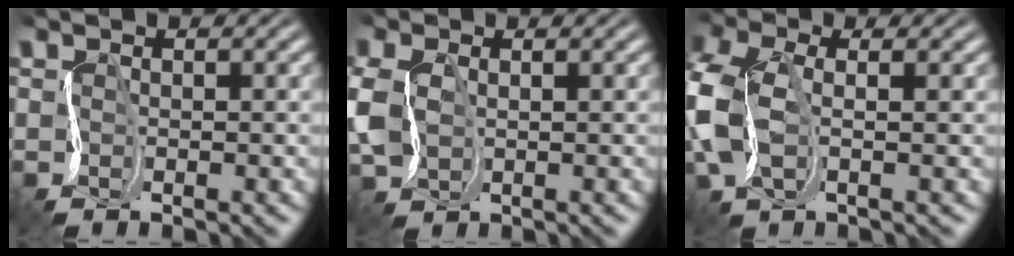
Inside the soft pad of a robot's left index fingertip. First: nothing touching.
{"total": 3.6, "force": [0.6, 2.7, 2.2], "torque": [-0.066, 0.004, 0.019]}
{"total": 5.4, "force": [0.8, 2.9, 4.5], "torque": [-0.131, 0.006, 0.002]}